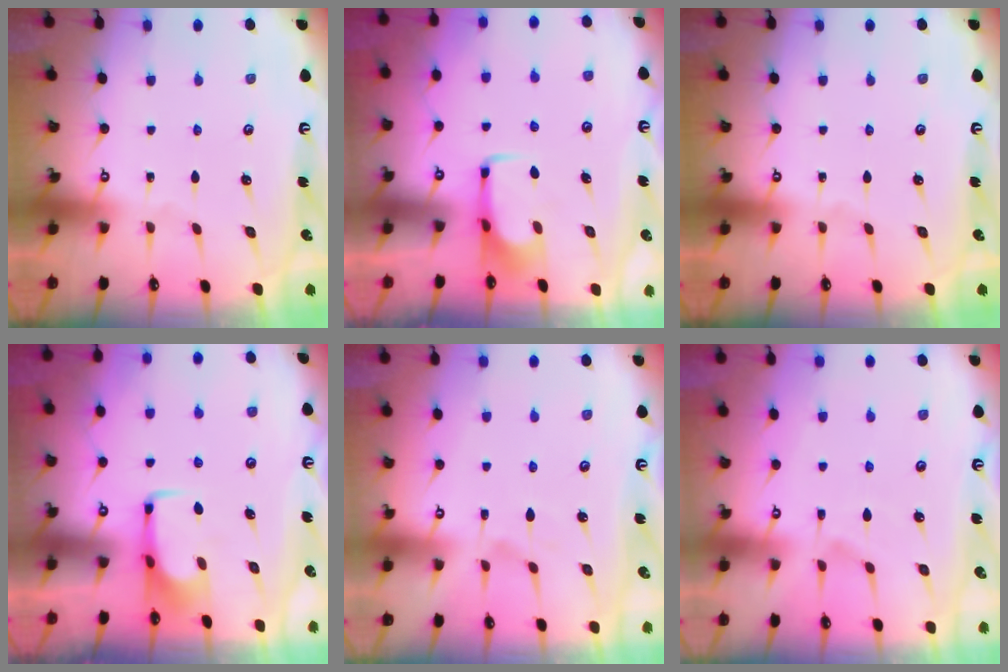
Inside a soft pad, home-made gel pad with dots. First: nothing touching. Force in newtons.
{"total": 1.6, "press": 1.5, "slide": 0.4}
{"total": 0.0}
{"total": 1.7, "press": 1.6, "slide": 0.5}
{"total": 1.8, "press": 1.4, "slide": 1.2}
{"total": 2.1, "press": 1.8, "slide": 1.2}